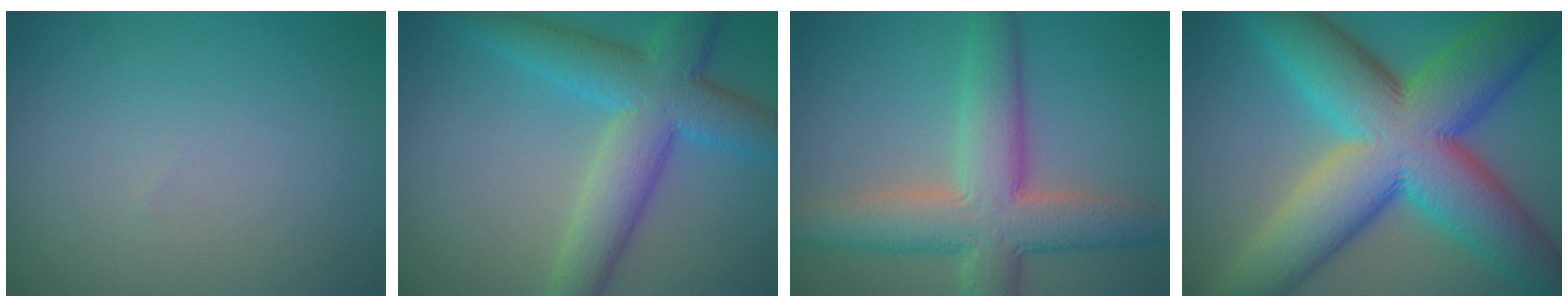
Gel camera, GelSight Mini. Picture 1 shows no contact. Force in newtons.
{"total": 7.6, "press": 7.6, "slide": 0.1}
{"total": 8.1, "press": 8.0, "slide": 0.7}
{"total": 16.4, "press": 16.4, "slide": 0.5}